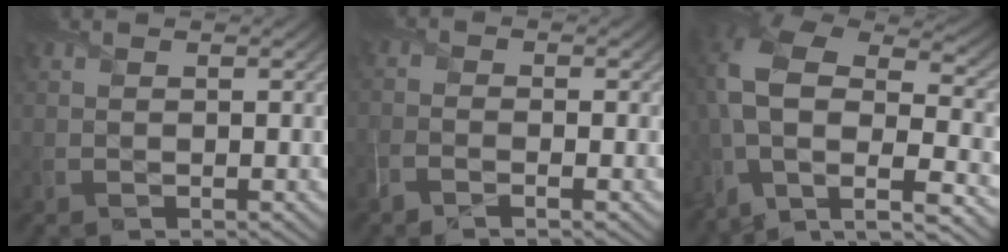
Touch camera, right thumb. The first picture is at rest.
{"total": 2.5, "force": [-1.8, 0.6, 1.7], "torque": [-0.045, -0.008, -0.046]}
{"total": 15.5, "force": [-4.4, 9.5, 11.3], "torque": [-0.270, -0.030, -0.063]}